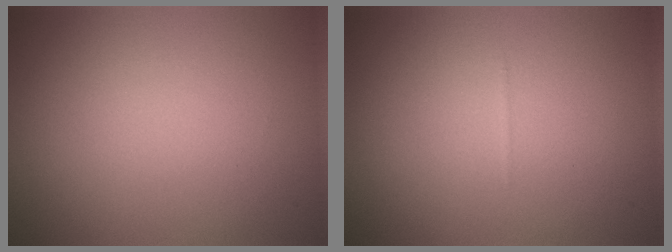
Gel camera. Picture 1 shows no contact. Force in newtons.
{"total": 0.0}